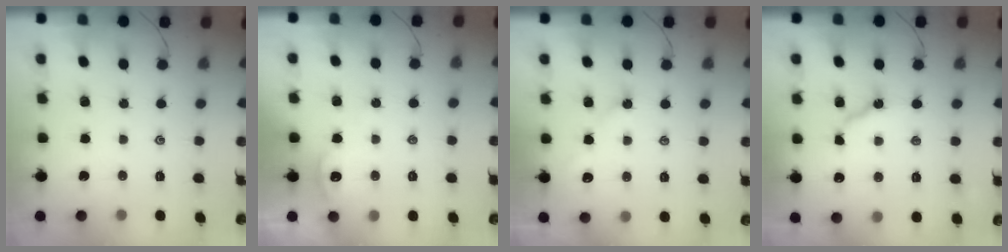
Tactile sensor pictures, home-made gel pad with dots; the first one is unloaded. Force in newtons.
{"total": 2.5, "press": 2.5, "slide": 0.3}
{"total": 2.3, "press": 2.3, "slide": 0.3}
{"total": 5.1, "press": 5.1, "slide": 0.6}